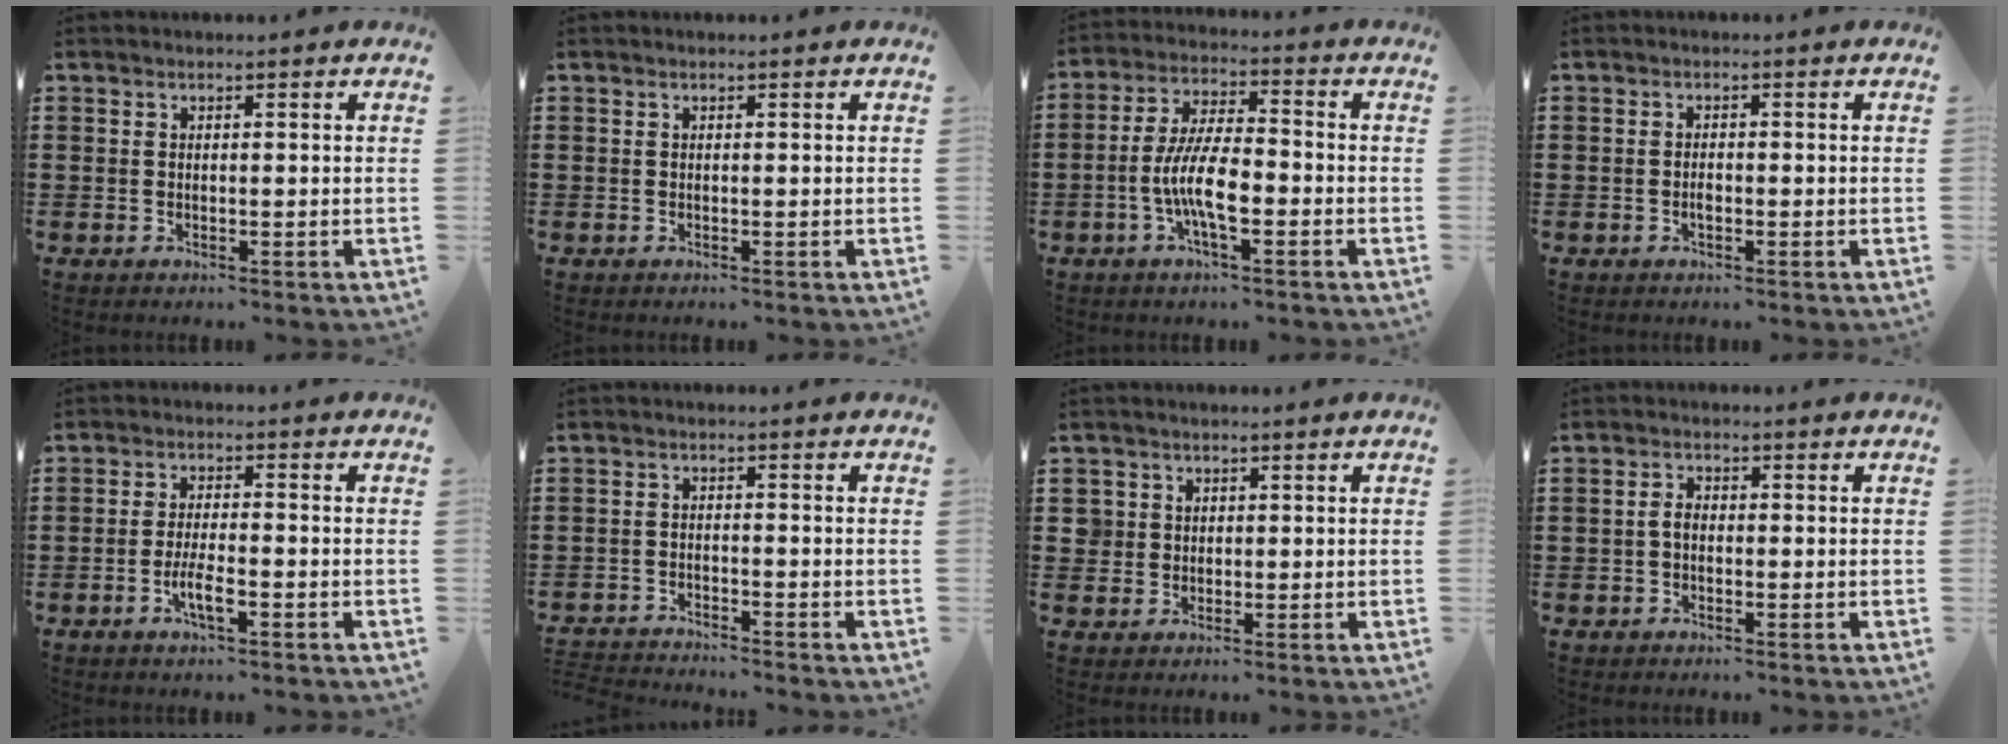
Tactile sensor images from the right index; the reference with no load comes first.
{"total": 0.0}
{"total": 8.7, "force": [-2.4, 2.2, 8.1], "torque": [-0.169, -0.009, -0.048]}
{"total": 1.4, "force": [-0.4, 0.5, 1.2], "torque": [-0.025, -0.004, -0.007]}
{"total": 4.1, "force": [-1.8, 0.3, 3.7], "torque": [-0.069, -0.004, -0.034]}
{"total": 2.3, "force": [-2.2, -0.7, -0.2], "torque": [0.005, 0.001, -0.046]}
{"total": 2.5, "force": [0.7, 2.4, 0.3], "torque": [-0.017, 0.012, 0.011]}
{"total": 1.6, "force": [-0.3, 0.6, 1.4], "torque": [-0.031, -0.001, -0.007]}